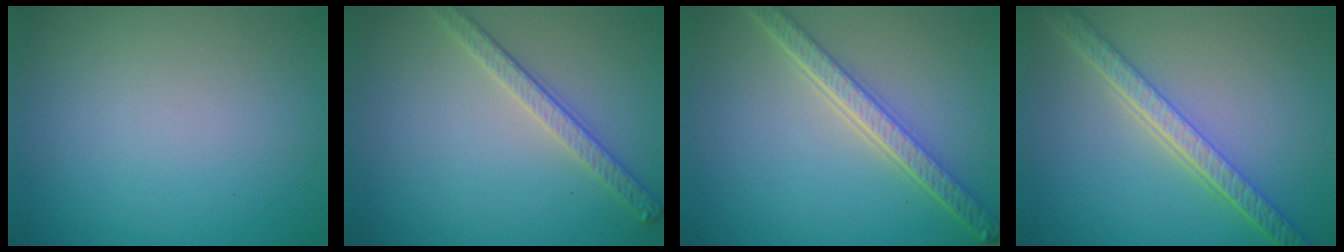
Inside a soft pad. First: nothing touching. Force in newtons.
{"total": 2.8, "press": 2.7, "slide": 0.8}
{"total": 5.0, "press": 3.9, "slide": 3.2}
{"total": 5.4, "press": 4.2, "slide": 3.5}